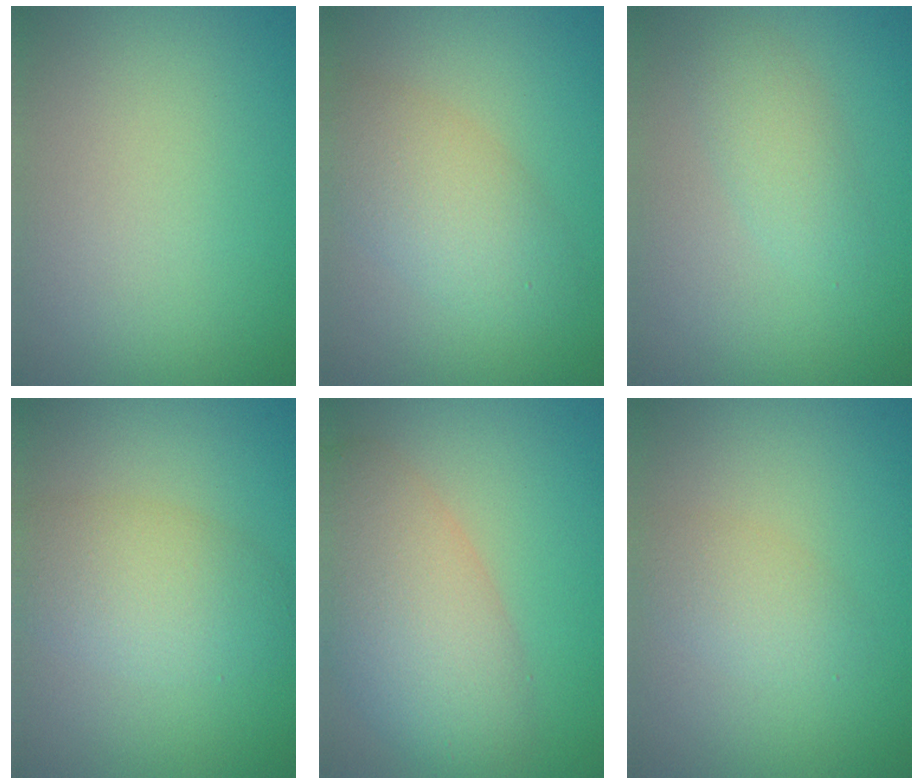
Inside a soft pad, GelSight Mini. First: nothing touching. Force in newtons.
{"total": 4.2, "press": 4.2, "slide": 0.1}
{"total": 2.2, "press": 2.2, "slide": 0.0}
{"total": 4.6, "press": 4.6, "slide": 0.2}
{"total": 7.4, "press": 7.4, "slide": 0.6}
{"total": 2.3, "press": 2.3, "slide": 0.1}